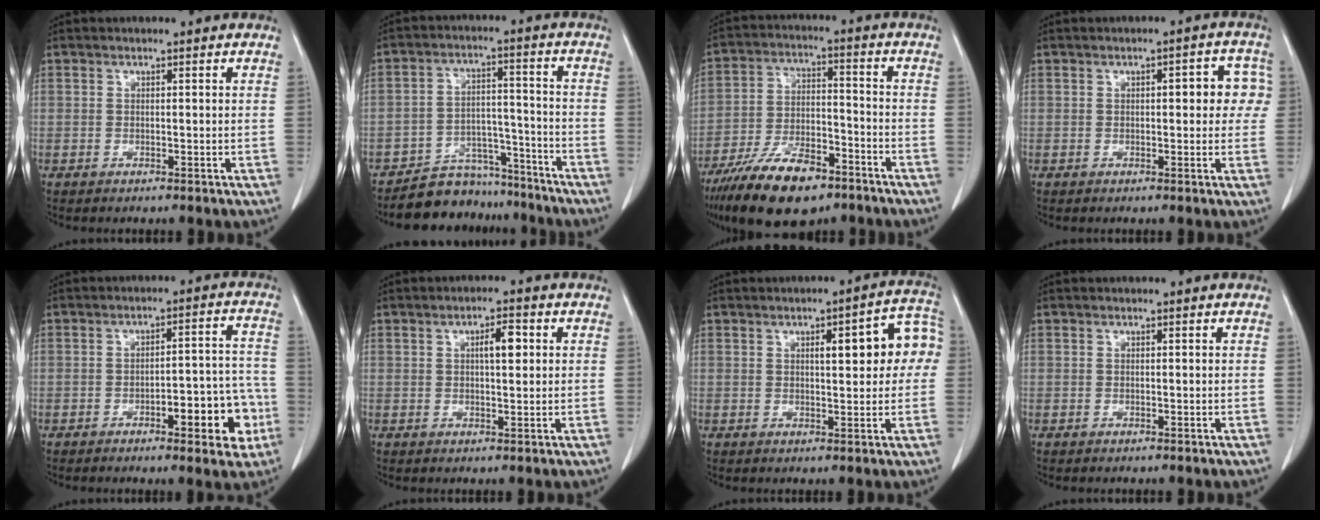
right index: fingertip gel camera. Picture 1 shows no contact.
{"total": 10.0, "force": [-9.1, 4.2, 0.5], "torque": [0.011, 0.047, -0.145]}
{"total": 14.9, "force": [-10.3, 5.3, 9.3], "torque": [-0.175, -0.010, -0.181]}
{"total": 5.7, "force": [0.8, 2.3, 5.2], "torque": [-0.048, 0.024, 0.005]}
{"total": 9.5, "force": [-3.9, 2.8, 8.1], "torque": [-0.094, 0.027, -0.047]}
{"total": 3.6, "force": [0.9, 1.0, 3.4], "torque": [-0.056, 0.007, 0.014]}
{"total": 9.2, "force": [1.7, 2.5, 8.7], "torque": [-0.107, 0.031, 0.019]}
{"total": 0.0}